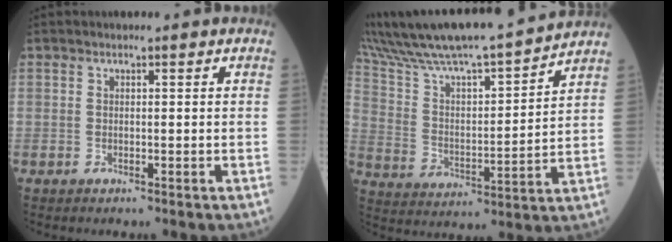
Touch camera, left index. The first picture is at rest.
{"total": 20.4, "force": [18.1, 1.3, 9.5], "torque": [-0.170, 0.011, 0.301]}